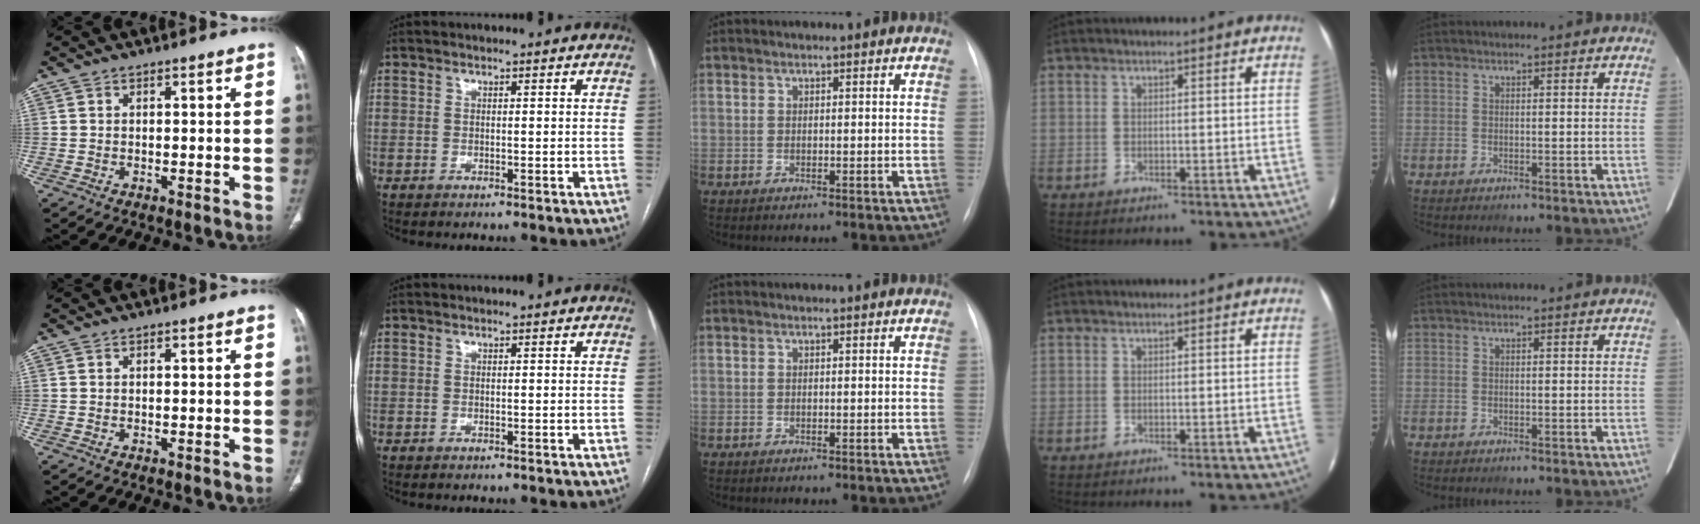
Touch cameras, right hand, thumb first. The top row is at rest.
{}